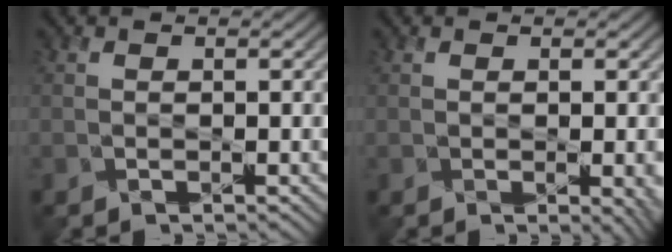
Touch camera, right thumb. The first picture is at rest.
{"total": 3.2, "force": [-0.7, 1.1, 3.0], "torque": [-0.035, -0.009, 0.002]}